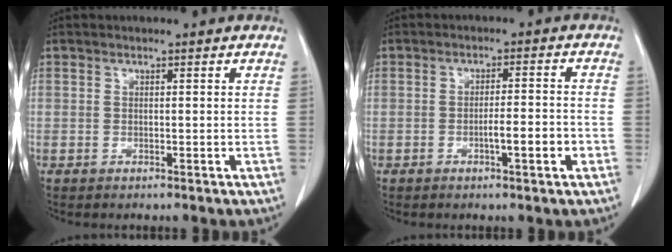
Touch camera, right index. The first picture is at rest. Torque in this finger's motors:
{"motor_torque": [0.75, -0.59, 0.21, 0.09]}